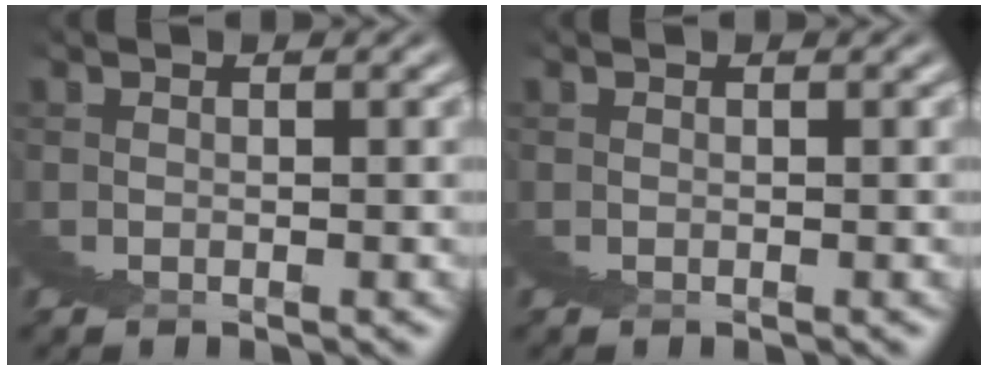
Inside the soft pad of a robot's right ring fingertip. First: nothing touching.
{"total": 0.0}